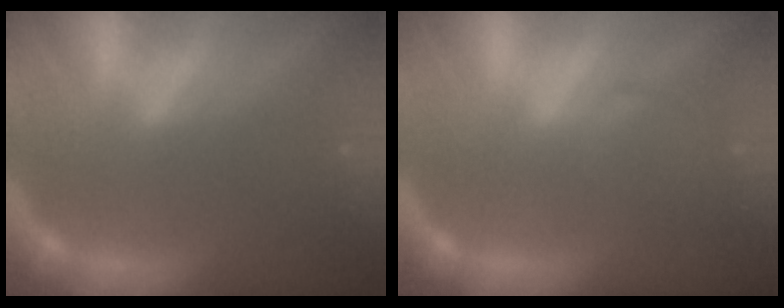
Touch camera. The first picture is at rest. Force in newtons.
{"total": 2.9}